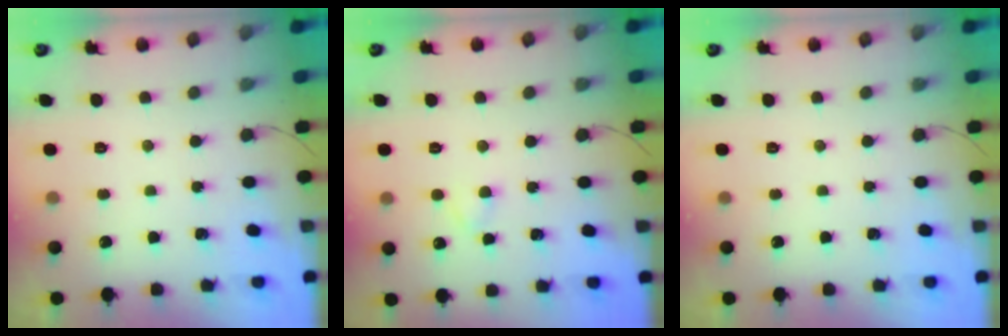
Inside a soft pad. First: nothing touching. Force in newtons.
{"total": 2.2, "press": 1.9, "slide": 1.0}
{"total": 0.0}